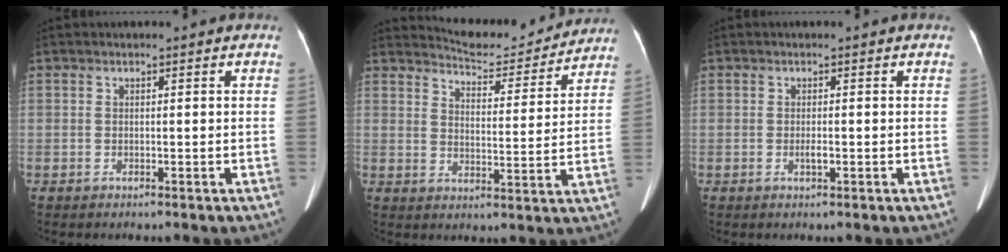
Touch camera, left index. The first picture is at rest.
{"total": 11.2, "force": [11.1, 1.5, 1.1], "torque": [-0.016, -0.011, 0.146]}
{"total": 1.1, "force": [-0.4, 0.2, 1.0], "torque": [-0.021, -0.002, -0.007]}